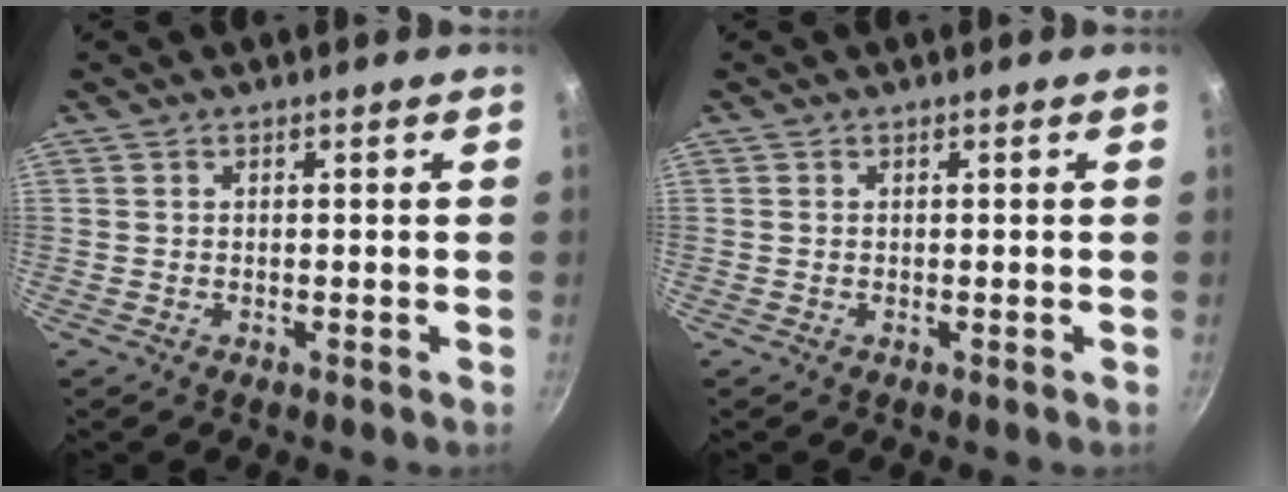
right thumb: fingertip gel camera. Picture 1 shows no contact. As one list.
[{"total": 0.0}]